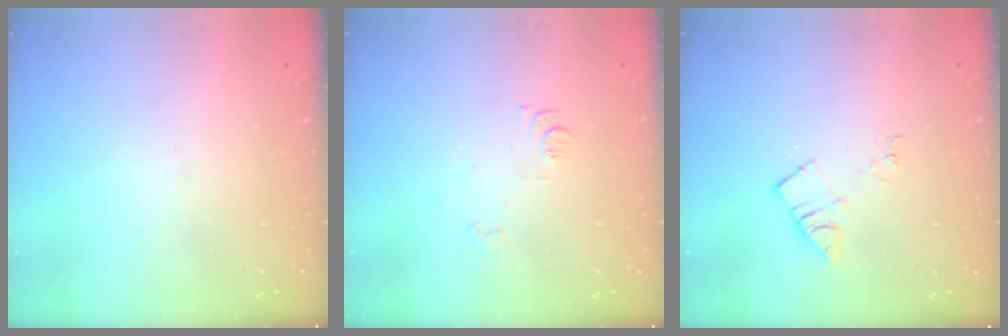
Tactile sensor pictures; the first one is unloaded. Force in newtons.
{"total": 5.3, "press": 5.2, "slide": 0.7}
{"total": 4.3, "press": 4.3, "slide": 0.4}